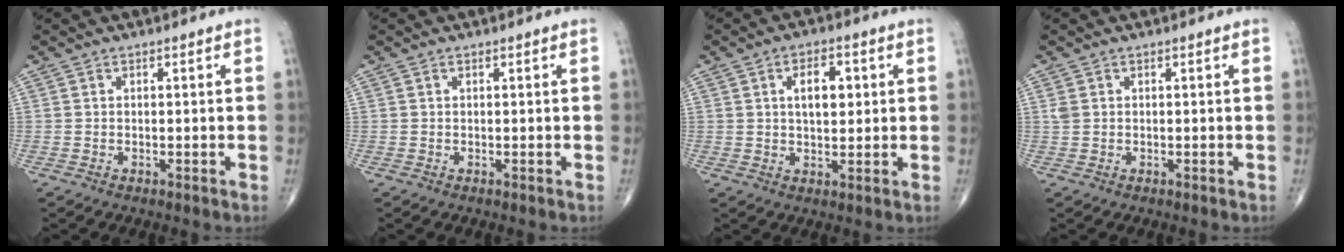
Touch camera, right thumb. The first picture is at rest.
{"total": 0.0}
{"total": 6.6, "force": [1.6, 3.5, 5.3], "torque": [-0.067, -0.001, 0.026]}
{"total": 1.2, "force": [0.3, 0.9, 0.7], "torque": [-0.018, 0.004, 0.010]}